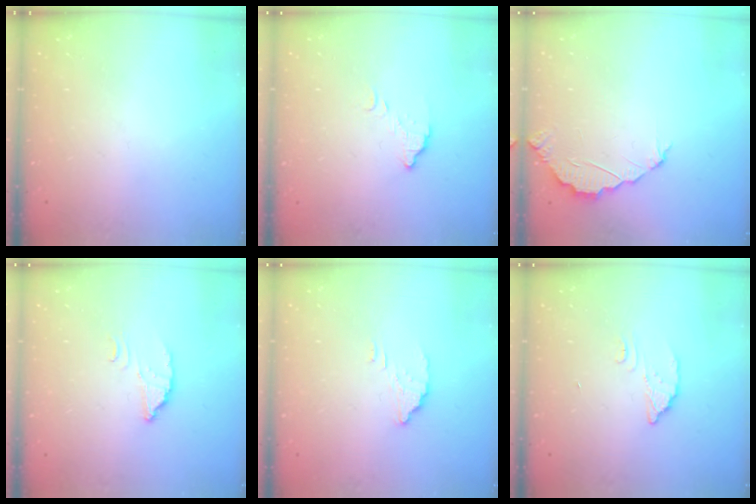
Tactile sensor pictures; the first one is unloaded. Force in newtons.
{"total": 6.0, "press": 6.0, "slide": 0.4}
{"total": 2.4, "press": 2.4, "slide": 0.2}
{"total": 2.6, "press": 2.6, "slide": 0.1}
{"total": 2.9, "press": 2.9, "slide": 0.3}
{"total": 3.7, "press": 3.7, "slide": 0.2}